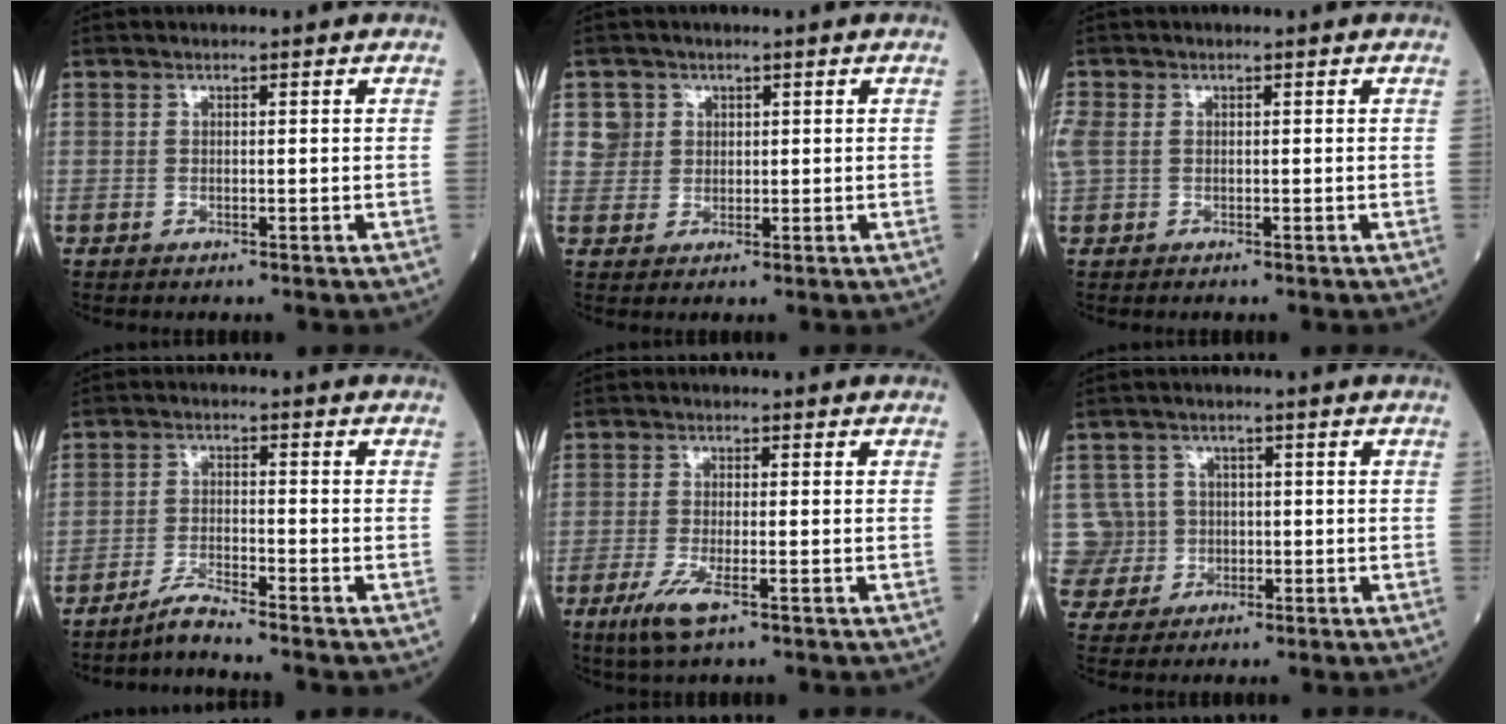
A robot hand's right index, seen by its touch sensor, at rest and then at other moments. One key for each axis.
{"total": 3.0, "fx": 1.2, "fy": 2.8, "fz": -0.2, "tx": 0.014, "ty": 0.008, "tz": 0.021}
{"total": 3.3, "fx": 0.3, "fy": 2.5, "fz": 2.1, "tx": -0.087, "ty": 0.018, "tz": 0.012}
{"total": 3.4, "fx": -3.2, "fy": -0.9, "fz": 0.9, "tx": -0.023, "ty": -0.019, "tz": -0.061}
{"total": 4.8, "fx": -2.6, "fy": 0.9, "fz": 4.0, "tx": -0.089, "ty": -0.012, "tz": -0.049}
{"total": 6.4, "fx": 0.0, "fy": 6.4, "fz": -0.5, "tx": 0.014, "ty": 0.022, "tz": 0.005}